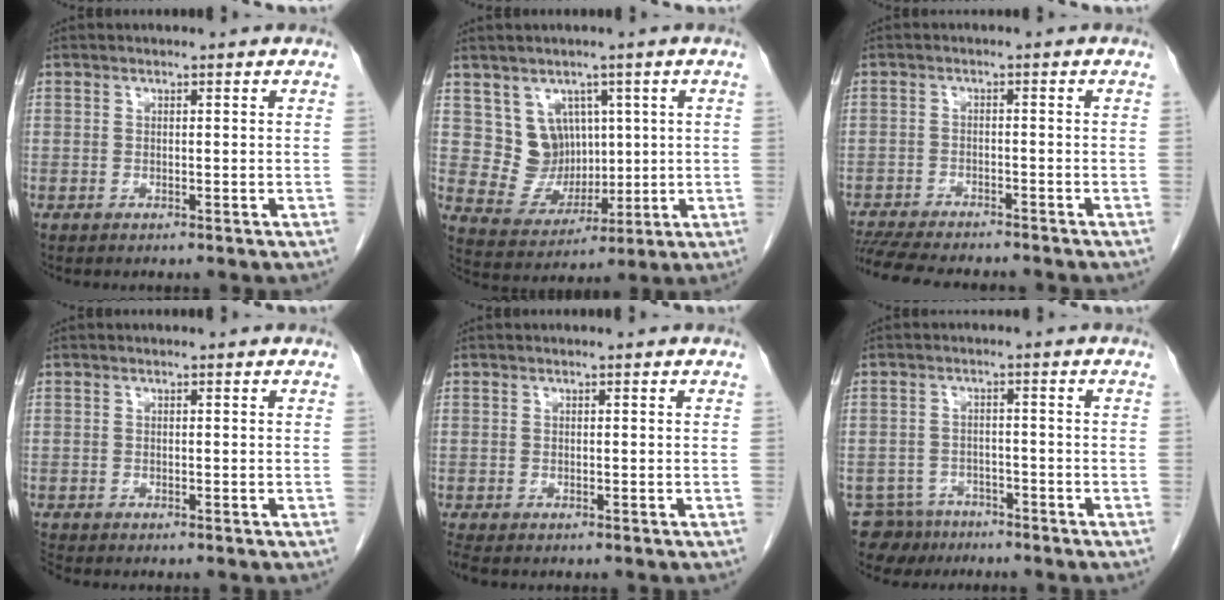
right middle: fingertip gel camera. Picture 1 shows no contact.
{"total": 7.1, "force": [2.6, 6.2, 2.1], "torque": [-0.042, 0.018, 0.066]}
{"total": 12.6, "force": [-11.2, 2.2, 5.3], "torque": [-0.092, -0.013, -0.162]}
{"total": 0.7, "force": [-0.7, -0.1, -0.1], "torque": [-0.005, -0.006, -0.015]}
{"total": 2.1, "force": [-1.7, 0.7, 1.0], "torque": [-0.020, -0.008, -0.026]}
{"total": 5.3, "force": [-4.4, 2.8, -0.5], "torque": [0.015, 0.003, -0.076]}